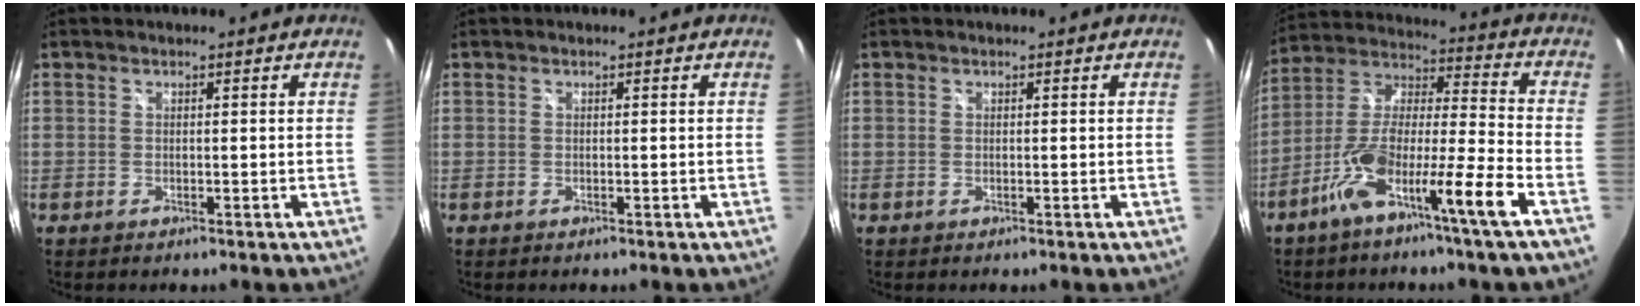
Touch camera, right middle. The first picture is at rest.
{"total": 0.0}
{"total": 0.0}
{"total": 14.4, "force": [-8.5, -0.4, 11.7], "torque": [-0.210, -0.006, -0.158]}